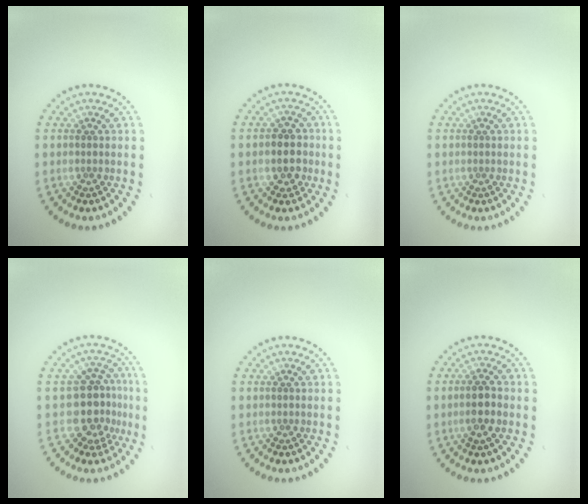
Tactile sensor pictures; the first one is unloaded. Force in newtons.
{"total": 2.7, "press": 2.6, "slide": 0.8}
{"total": 0.0}
{"total": 3.9, "press": 3.1, "slide": 2.3}
{"total": 0.0}
{"total": 2.0, "press": 1.9, "slide": 0.4}